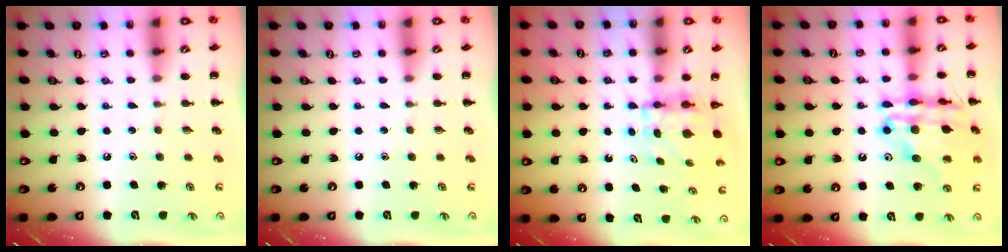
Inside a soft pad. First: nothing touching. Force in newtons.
{"total": 0.0}
{"total": 3.9, "press": 3.9, "slide": 0.3}
{"total": 19.4, "press": 19.1, "slide": 2.8}